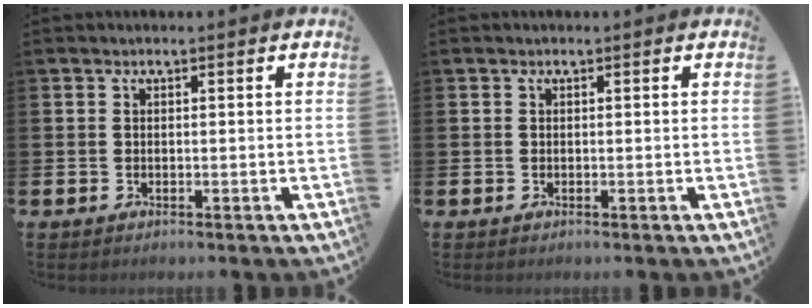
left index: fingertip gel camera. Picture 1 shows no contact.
{"total": 0.0}